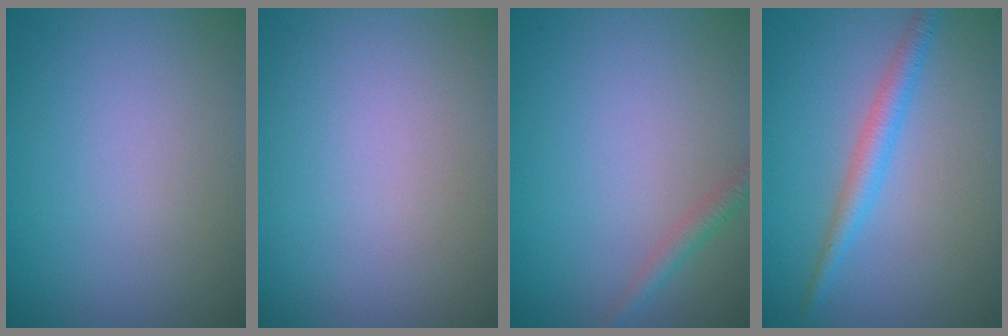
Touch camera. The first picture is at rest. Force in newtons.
{"total": 0.0}
{"total": 1.4, "press": 1.4, "slide": 0.1}
{"total": 2.4, "press": 2.4, "slide": 0.1}